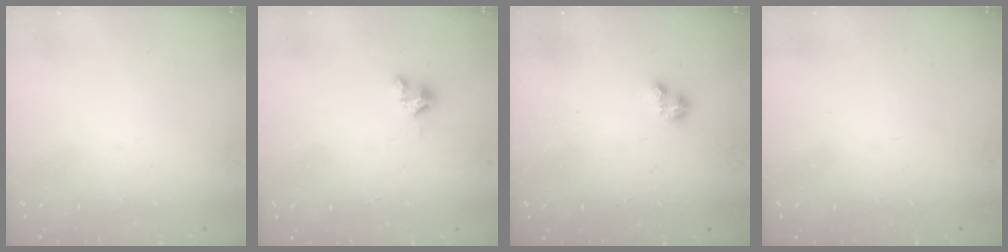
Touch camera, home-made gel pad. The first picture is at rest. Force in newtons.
{"total": 5.0, "press": 5.0, "slide": 0.4}
{"total": 0.7, "press": 0.6, "slide": 0.2}
{"total": 0.0}